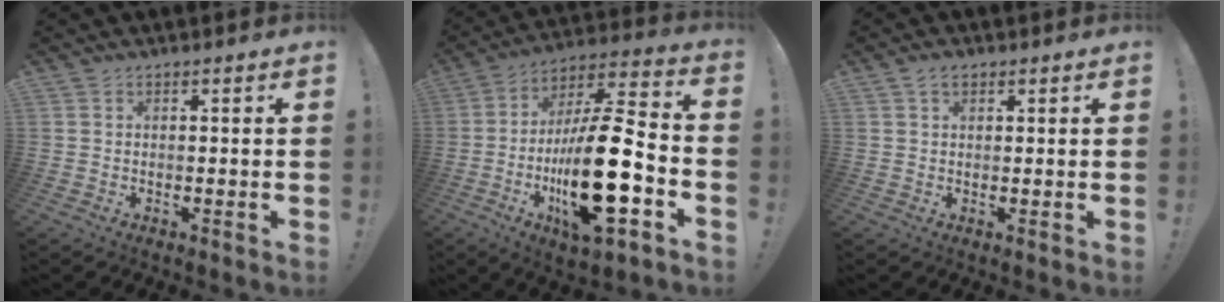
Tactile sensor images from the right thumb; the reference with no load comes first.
{"total": 24.7, "force": [-6.5, 7.7, 22.6], "torque": [-0.411, 0.027, -0.107]}
{"total": 2.3, "force": [1.4, 1.3, 1.3], "torque": [-0.024, 0.000, 0.024]}